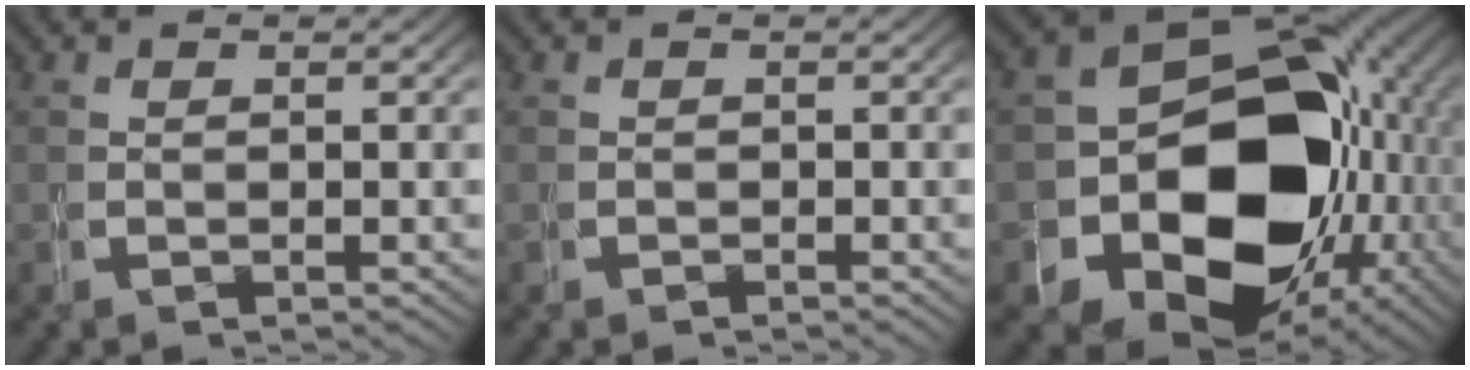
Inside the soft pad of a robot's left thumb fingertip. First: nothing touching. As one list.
[{"total": 0.5, "force": [-0.3, 0.1, -0.4], "torque": [0.006, -0.001, -0.005]}, {"total": 24.2, "force": [-3.6, 17.8, 15.9], "torque": [-0.288, -0.088, -0.031]}]